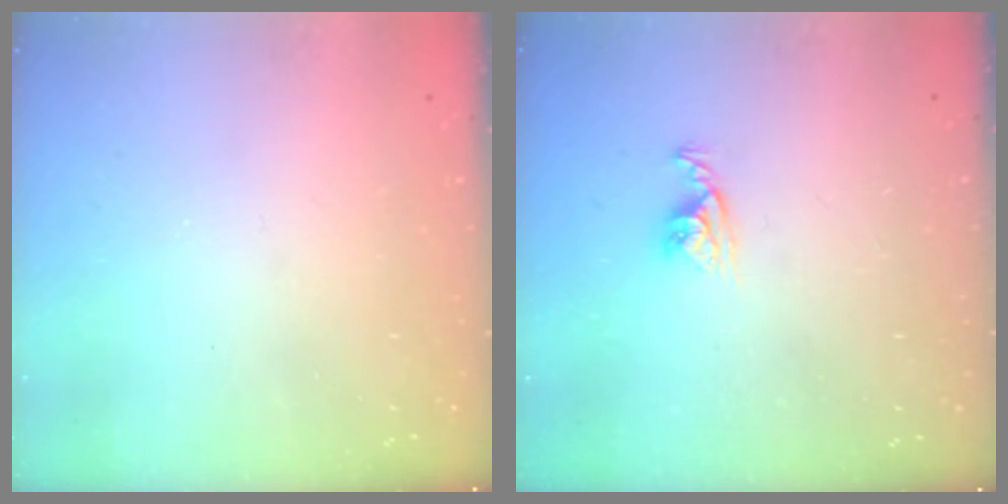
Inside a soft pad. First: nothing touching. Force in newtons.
{"total": 4.8, "press": 4.8, "slide": 0.2}